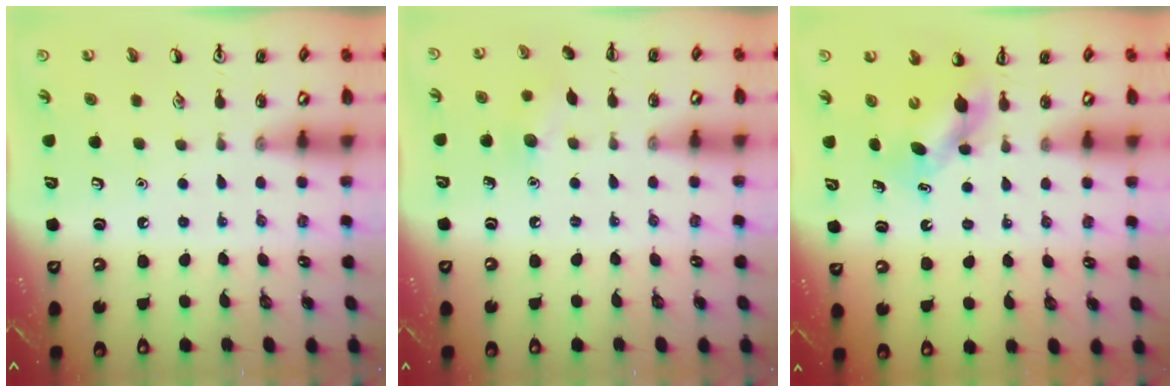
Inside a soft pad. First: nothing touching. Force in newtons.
{"total": 7.6, "press": 7.4, "slide": 2.0}
{"total": 5.2, "press": 5.1, "slide": 0.5}